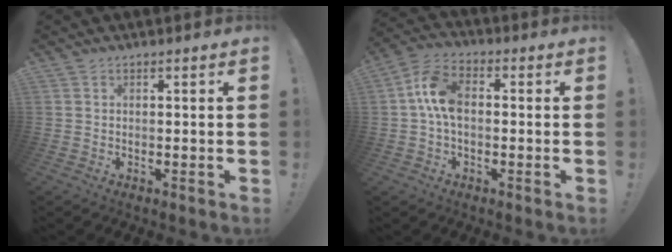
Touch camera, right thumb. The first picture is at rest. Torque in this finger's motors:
{"motor_torque": [1.78, 1.24, 0.90, -0.78, 0.08]}